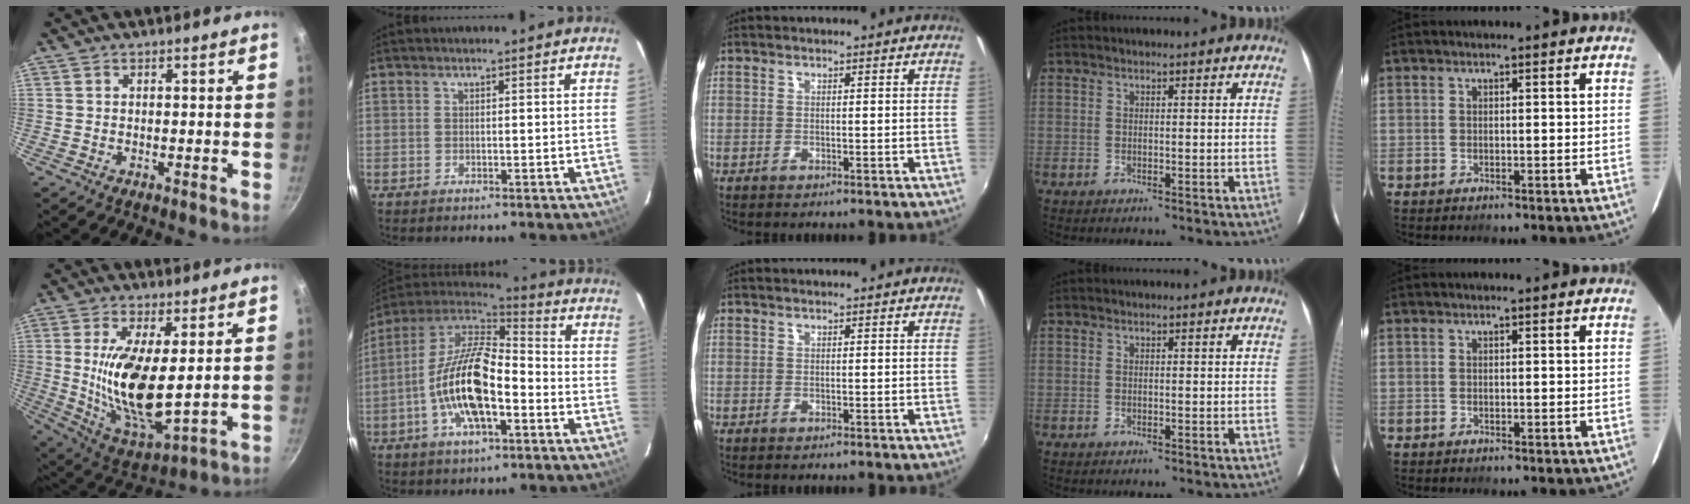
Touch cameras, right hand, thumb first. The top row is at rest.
{"thumb": {"total": 15.9, "force": [1.8, 6.0, 14.6], "torque": [-0.275, -0.030, 0.043]}, "index": {"total": 17.1, "force": [-5.2, 6.8, 14.8], "torque": [-0.297, -0.002, -0.106]}}